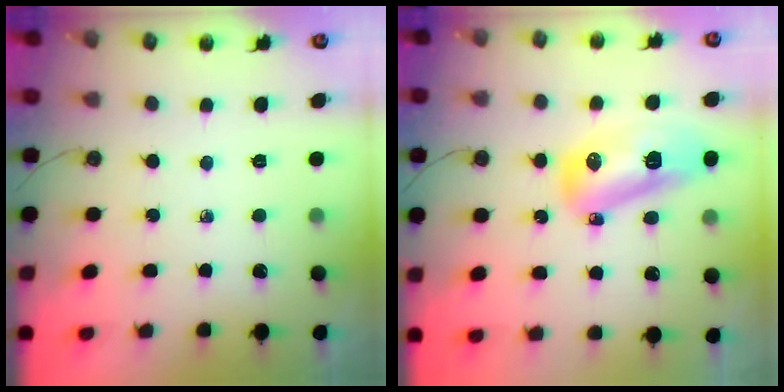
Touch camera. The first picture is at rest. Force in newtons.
{"total": 13.9, "press": 13.8, "slide": 1.8}